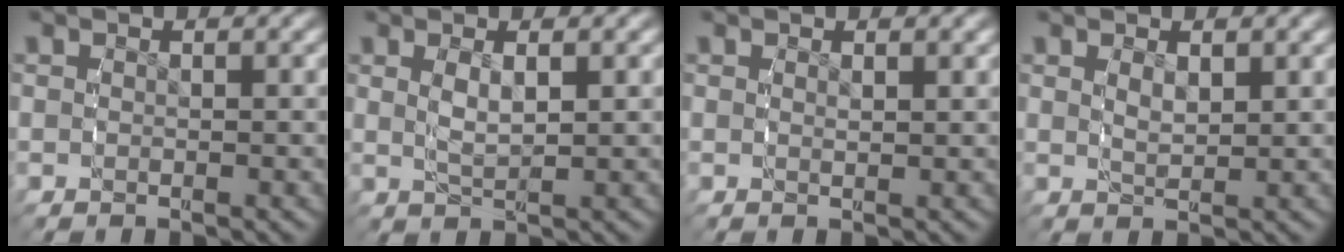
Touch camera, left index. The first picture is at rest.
{"total": 2.4, "force": [0.6, 0.4, 2.3], "torque": [-0.048, -0.010, 0.023]}
{"total": 0.7, "force": [0.5, -0.4, 0.2], "torque": [-0.004, -0.006, 0.012]}
{"total": 1.5, "force": [0.8, 0.1, 1.2], "torque": [-0.019, -0.014, 0.026]}